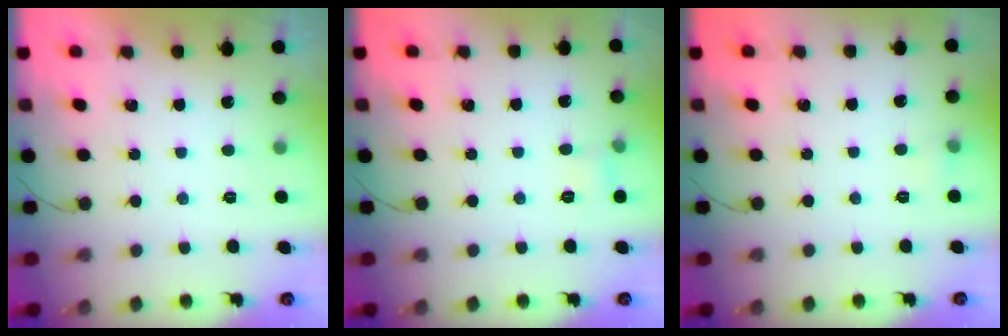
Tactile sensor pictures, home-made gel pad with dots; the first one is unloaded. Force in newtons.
{"total": 3.7, "press": 3.5, "slide": 1.2}
{"total": 3.6, "press": 3.3, "slide": 1.4}